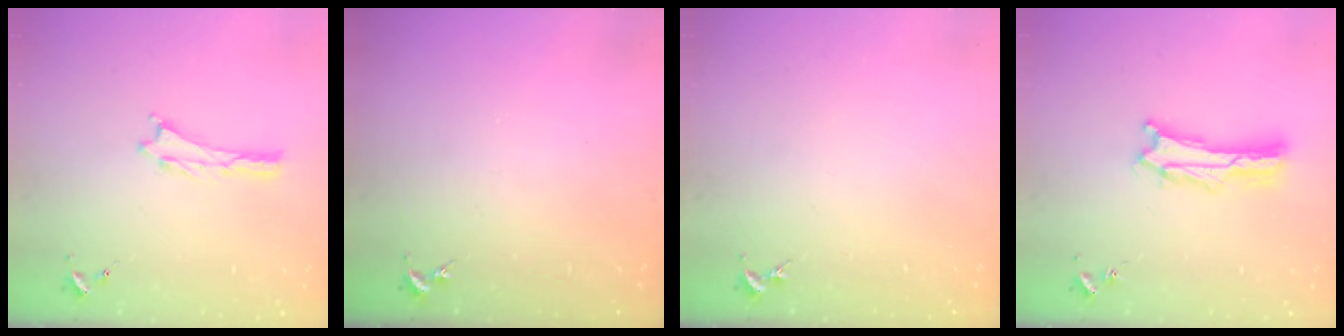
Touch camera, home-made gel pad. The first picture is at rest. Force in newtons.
{"total": 0.0}
{"total": 0.0}
{"total": 2.1, "press": 2.1, "slide": 0.3}